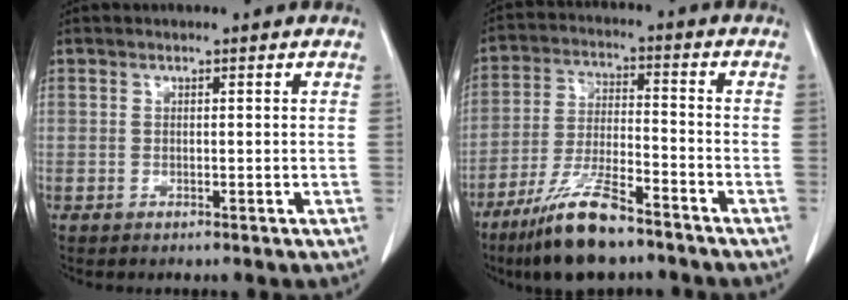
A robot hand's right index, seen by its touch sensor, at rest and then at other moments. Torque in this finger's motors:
{"motor_torque": [0.84, -0.79, 0.24, 0.11]}